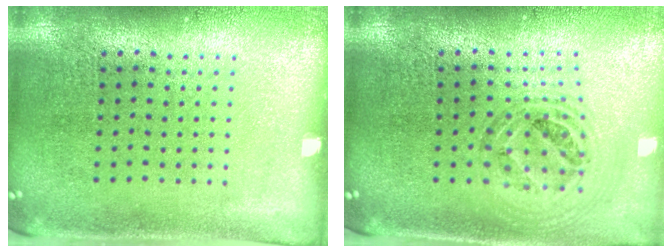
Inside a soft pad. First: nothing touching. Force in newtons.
{"total": 1.0, "press": 1.0, "slide": 0.3}